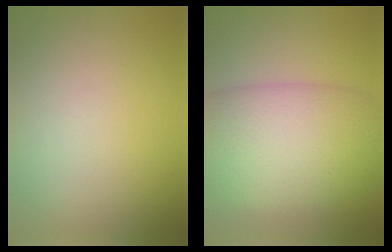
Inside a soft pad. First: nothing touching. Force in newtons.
{"total": 11.1, "press": 11.1, "slide": 0.4}